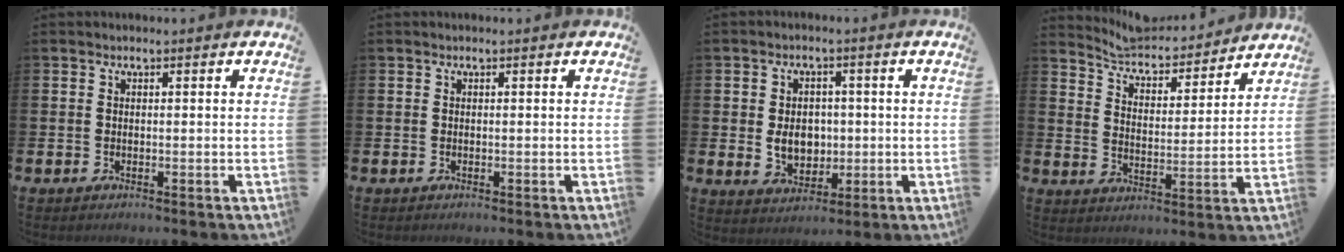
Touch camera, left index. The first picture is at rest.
{"total": 0.0}
{"total": 4.8, "force": [-0.2, 3.9, 2.9], "torque": [-0.050, 0.005, -0.010]}
{"total": 6.5, "force": [6.3, 1.3, 0.9], "torque": [-0.056, -0.055, 0.107]}